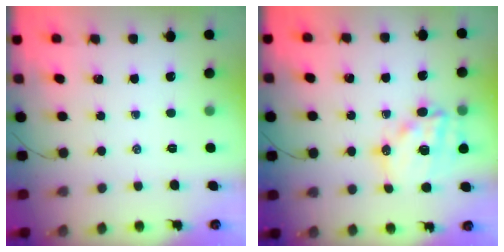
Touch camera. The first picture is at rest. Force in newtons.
{"total": 14.9, "press": 14.6, "slide": 3.3}